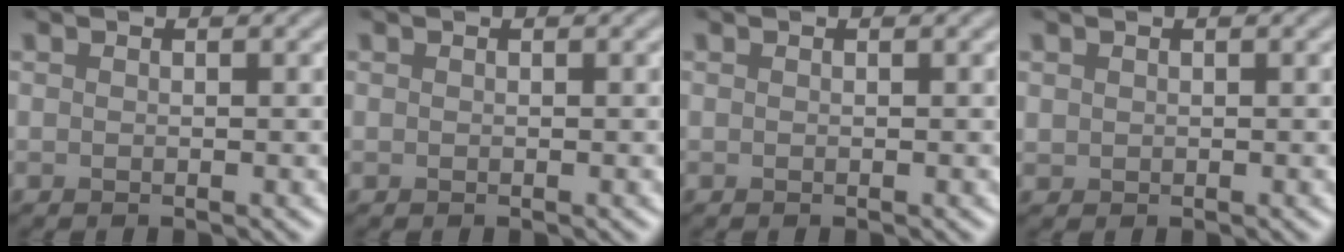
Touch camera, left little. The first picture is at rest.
{"total": 0.0}
{"total": 0.0}
{"total": 0.7, "force": [0.3, 0.6, 0.1], "torque": [0.000, -0.001, 0.010]}